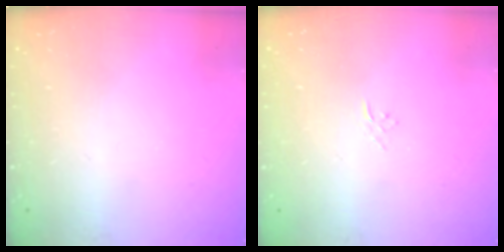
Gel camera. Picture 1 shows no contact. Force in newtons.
{"total": 2.9, "press": 2.9, "slide": 0.3}